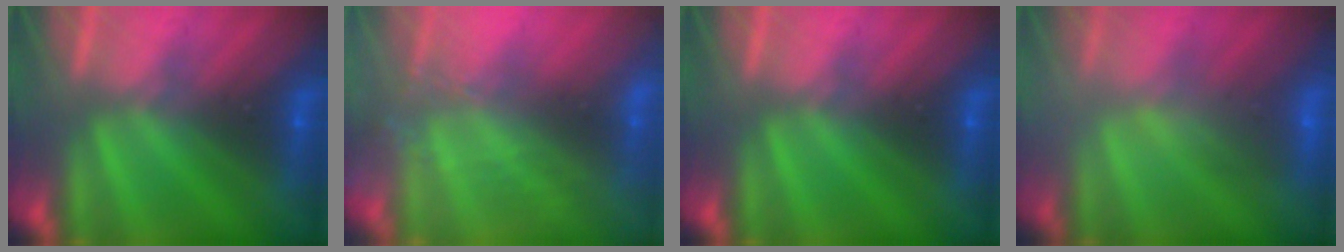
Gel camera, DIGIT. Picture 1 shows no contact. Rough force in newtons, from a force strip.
{"total": 2.2}
{"total": 0.0}
{"total": 2.3}